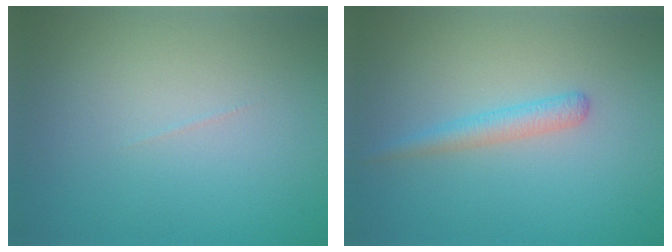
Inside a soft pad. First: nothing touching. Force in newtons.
{"total": 1.9, "press": 1.9, "slide": 0.0}